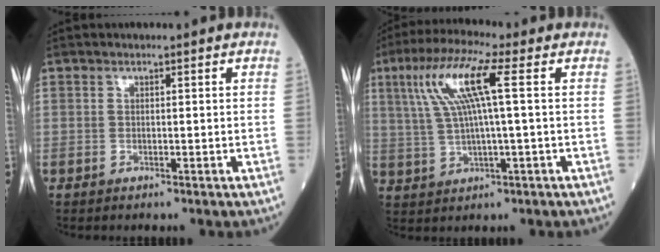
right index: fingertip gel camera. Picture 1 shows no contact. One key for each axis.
{"total": 10.0, "fx": 2.8, "fy": 0.4, "fz": 9.6, "tx": -0.200, "ty": 0.021, "tz": 0.054}